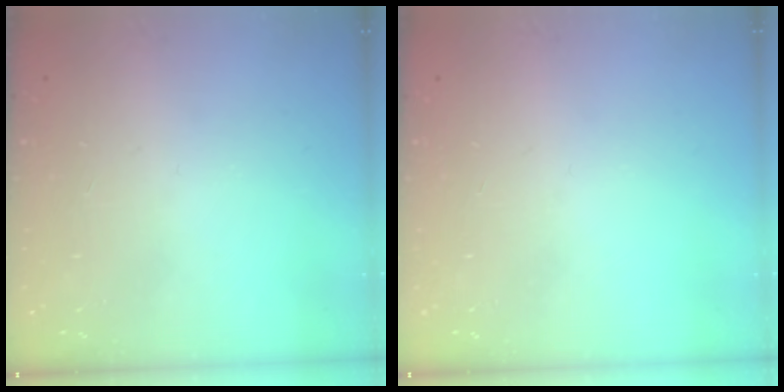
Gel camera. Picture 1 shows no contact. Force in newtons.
{"total": 0.0}